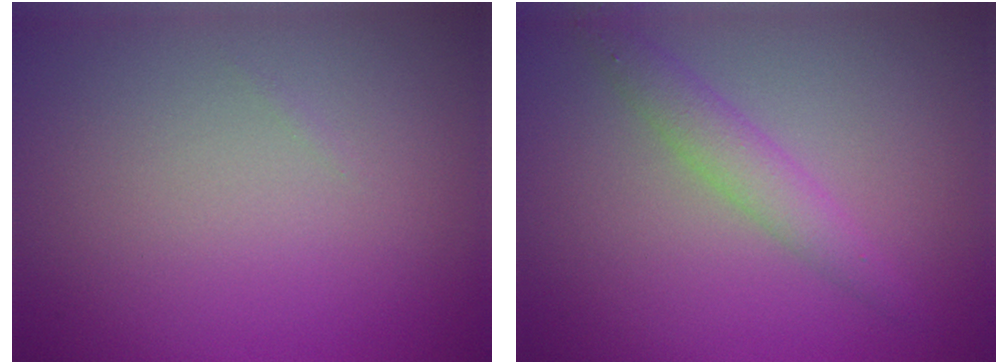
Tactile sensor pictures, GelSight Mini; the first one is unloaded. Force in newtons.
{"total": 2.3, "press": 2.3, "slide": 0.1}